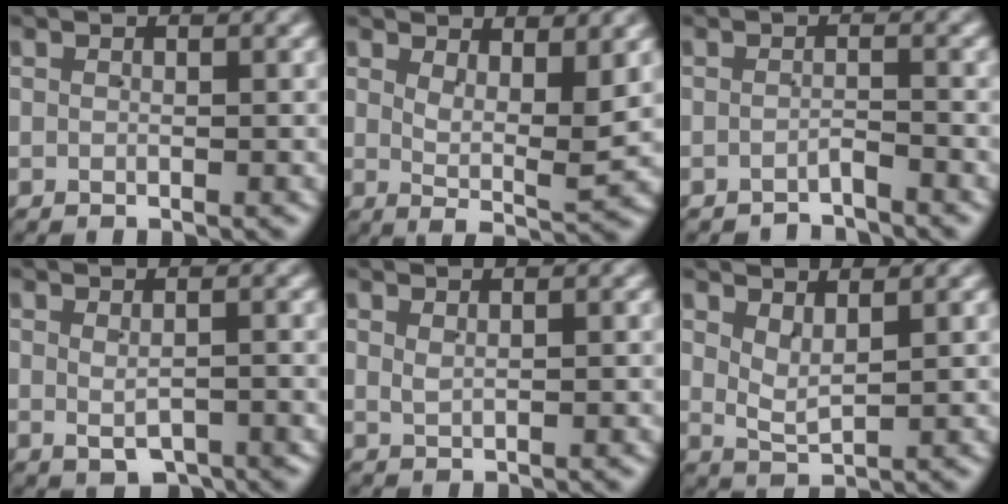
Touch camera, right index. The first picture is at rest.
{"total": 4.0, "force": [2.0, 0.9, 3.3], "torque": [-0.058, -0.021, 0.035]}
{"total": 1.8, "force": [-1.8, 0.0, 0.1], "torque": [0.000, -0.004, -0.034]}
{"total": 2.1, "force": [-0.8, 0.9, 1.7], "torque": [-0.020, -0.011, -0.002]}
{"total": 0.9, "force": [0.7, -0.2, 0.5], "torque": [-0.013, -0.002, 0.022]}
{"total": 2.3, "force": [1.8, 0.7, 1.4], "torque": [-0.029, -0.010, 0.039]}